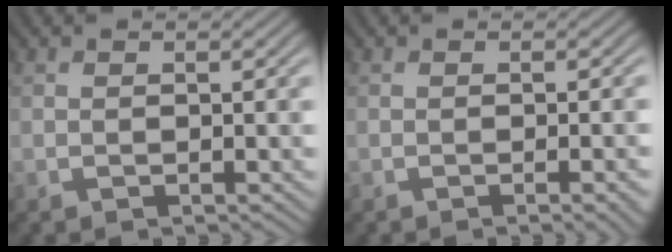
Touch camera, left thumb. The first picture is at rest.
{"total": 2.7, "force": [-1.0, 0.6, 2.5], "torque": [-0.028, 0.006, -0.018]}